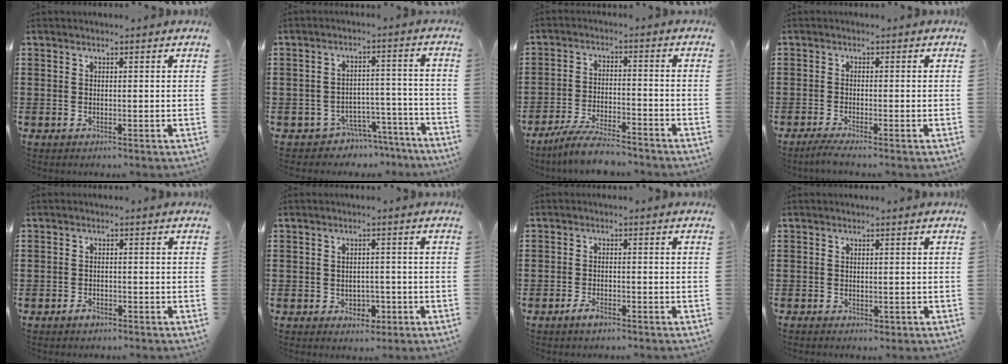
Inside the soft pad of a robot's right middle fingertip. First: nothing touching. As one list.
[{"total": 4.5, "force": [-4.3, 1.2, 0.4], "torque": [-0.013, 0.012, -0.089]}, {"total": 6.2, "force": [-5.7, 0.6, 2.5], "torque": [-0.057, -0.002, -0.110]}, {"total": 1.5, "force": [-1.2, -0.1, 0.9], "torque": [-0.015, 0.001, -0.023]}, {"total": 1.4, "force": [-1.1, 0.6, 0.6], "torque": [-0.014, -0.002, -0.022]}, {"total": 2.1, "force": [-0.8, 1.7, 1.0], "torque": [-0.016, 0.001, -0.020]}, {"total": 2.4, "force": [-1.6, 0.8, 1.6], "torque": [-0.034, 0.000, -0.033]}, {"total": 0.5, "force": [-0.4, 0.3, 0.1], "torque": [-0.004, -0.001, -0.009]}]